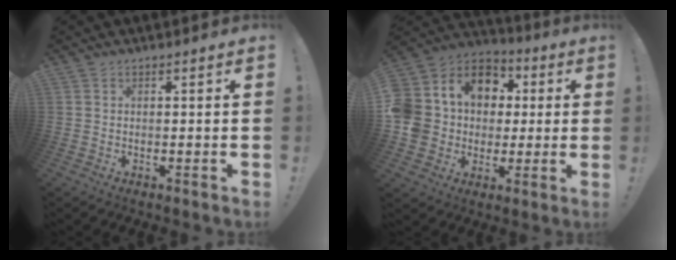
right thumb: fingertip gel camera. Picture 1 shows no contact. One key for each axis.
{"total": 14.5, "fx": 1.9, "fy": 12.9, "fz": 6.3, "tx": -0.114, "ty": 0.001, "tz": 0.057}